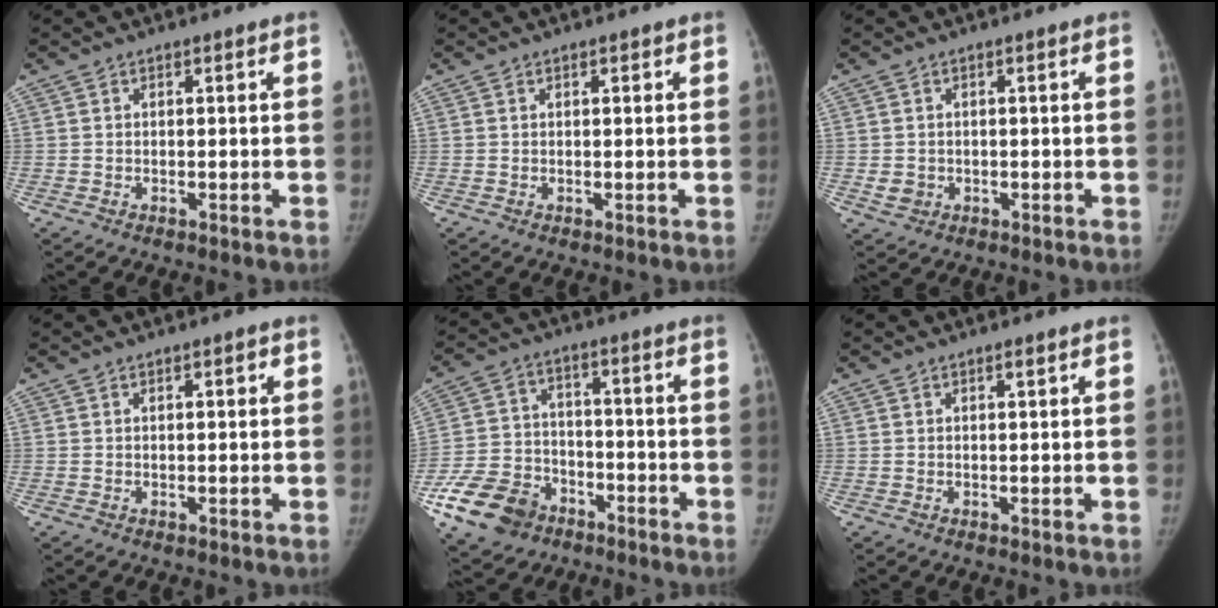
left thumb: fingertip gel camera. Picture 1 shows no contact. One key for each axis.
{"total": 0.7, "fx": 0.3, "fy": 0.4, "fz": 0.5, "tx": -0.005, "ty": 0.000, "tz": 0.003}
{"total": 2.4, "fx": -0.4, "fy": 2.1, "fz": 1.0, "tx": -0.009, "ty": 0.002, "tz": -0.001}
{"total": 1.2, "fx": 0.4, "fy": 0.4, "fz": 1.1, "tx": -0.011, "ty": 0.003, "tz": 0.004}
{"total": 13.5, "fx": -7.9, "fy": 9.4, "fz": 5.5, "tx": -0.092, "ty": 0.037, "tz": -0.143}
{"total": 0.8, "fx": 0.4, "fy": 0.1, "fz": 0.6, "tx": -0.009, "ty": -0.001, "tz": 0.007}